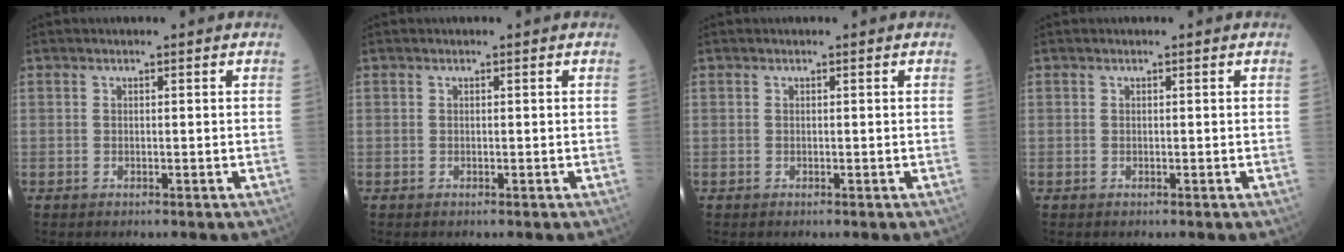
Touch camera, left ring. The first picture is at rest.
{"total": 0.0}
{"total": 0.0}
{"total": 0.0}